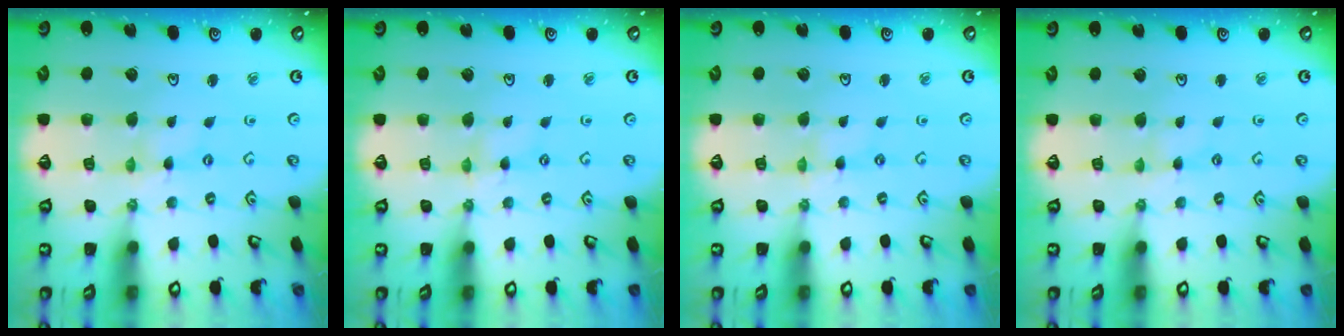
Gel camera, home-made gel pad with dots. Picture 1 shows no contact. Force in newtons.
{"total": 0.0}
{"total": 0.0}
{"total": 0.9, "press": 0.8, "slide": 0.2}